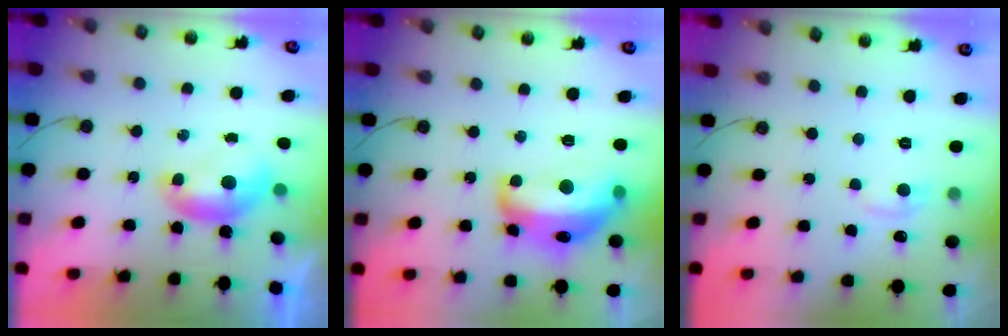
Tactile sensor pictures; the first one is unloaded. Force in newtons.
{"total": 12.0, "press": 12.0, "slide": 1.0}
{"total": 1.0, "press": 0.6, "slide": 0.9}